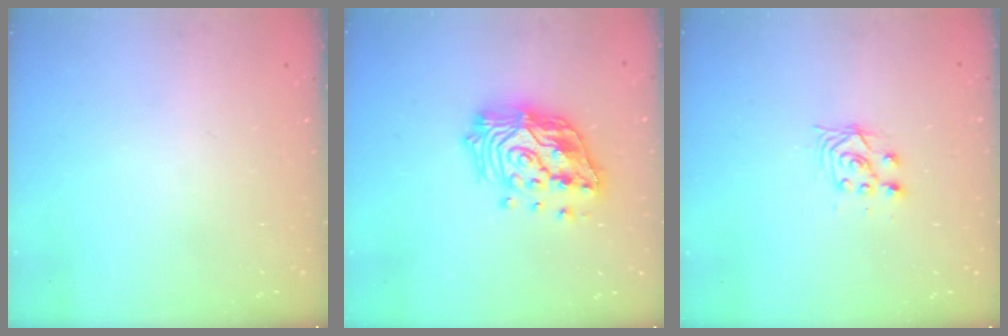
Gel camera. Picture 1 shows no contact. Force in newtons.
{"total": 19.6, "press": 19.5, "slide": 2.3}
{"total": 4.0, "press": 4.0, "slide": 0.7}